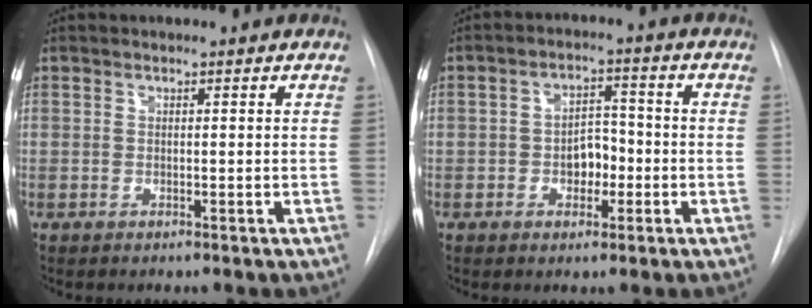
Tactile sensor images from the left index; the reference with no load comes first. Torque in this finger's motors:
{"motor_torque": [0.04, 0.04, 0.07, 0.00]}